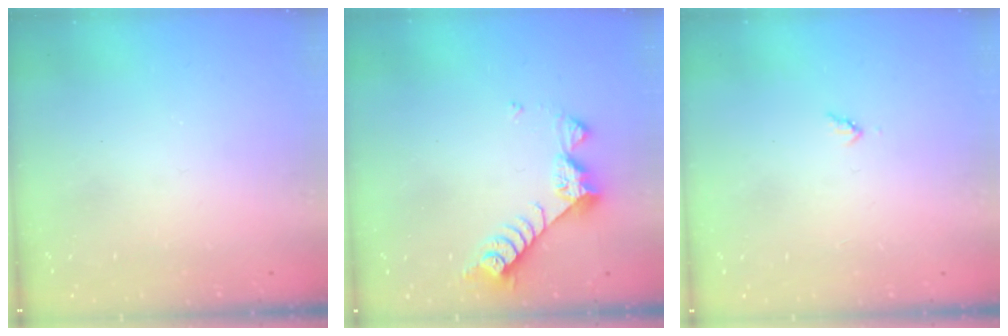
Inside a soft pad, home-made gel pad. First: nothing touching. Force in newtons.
{"total": 8.3, "press": 8.3, "slide": 0.5}
{"total": 3.0, "press": 3.0, "slide": 0.3}